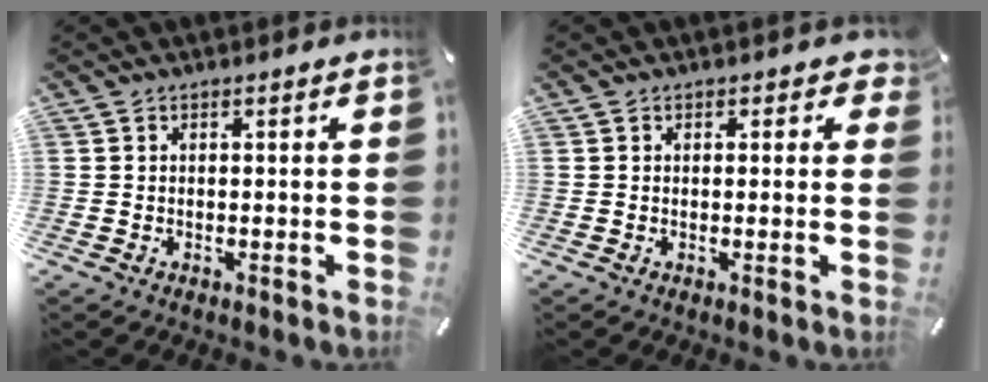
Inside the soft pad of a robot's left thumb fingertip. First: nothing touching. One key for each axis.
{"total": 1.5, "fx": 0.1, "fy": 1.3, "fz": 0.8, "tx": -0.001, "ty": 0.000, "tz": -0.003}